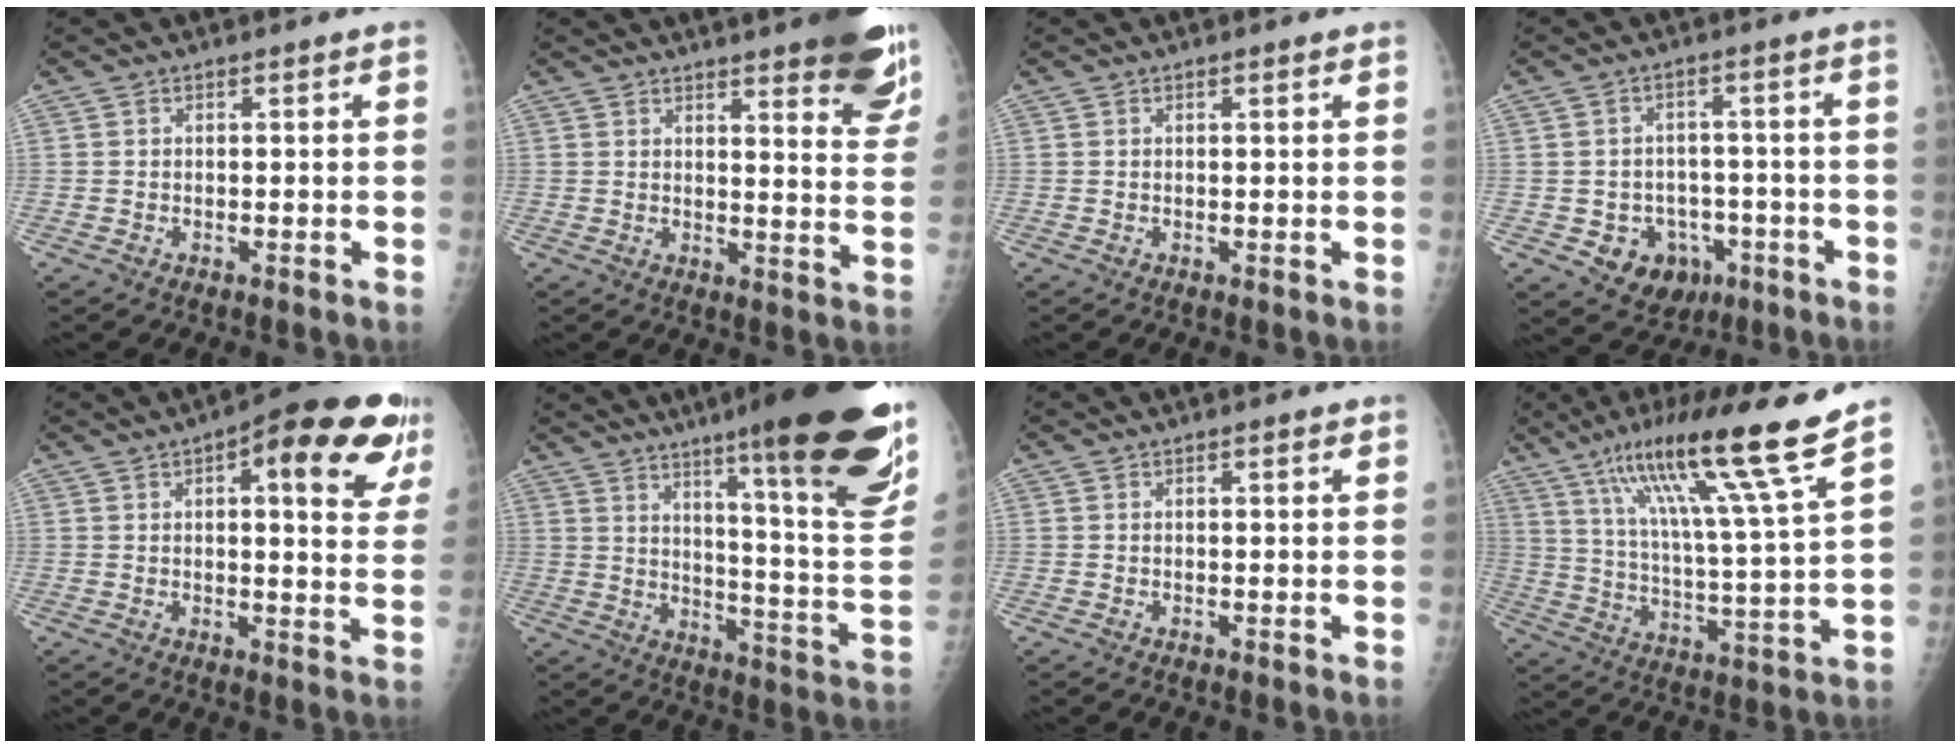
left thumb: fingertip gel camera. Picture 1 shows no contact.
{"total": 16.4, "force": [11.4, 3.7, 11.2], "torque": [-0.112, -0.063, 0.132]}
{"total": 0.7, "force": [0.4, 0.1, 0.5], "torque": [-0.008, 0.000, 0.006]}
{"total": 9.2, "force": [-3.4, 7.8, 3.6], "torque": [-0.030, 0.027, -0.036]}
{"total": 18.3, "force": [8.1, 5.9, 15.3], "torque": [-0.165, -0.011, 0.096]}
{"total": 29.9, "force": [18.1, 4.2, 23.4], "torque": [-0.266, -0.076, 0.261]}
{"total": 1.1, "force": [0.7, 0.3, 0.8], "torque": [-0.012, -0.001, 0.008]}
{"total": 19.0, "force": [12.5, -0.2, 14.3], "torque": [-0.227, -0.059, 0.208]}